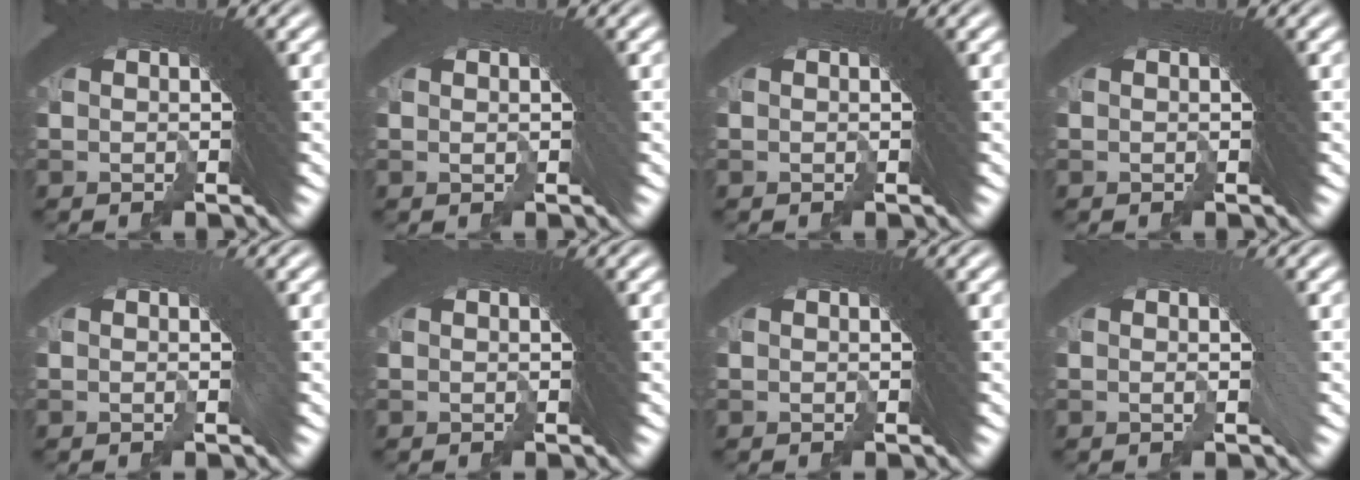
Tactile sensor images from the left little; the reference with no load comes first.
{"total": 0.7, "force": [0.1, 0.6, 0.4], "torque": [0.001, 0.010, -0.001]}
{"total": 0.0}
{"total": 0.0}
{"total": 1.2, "force": [-0.7, 0.5, 0.8], "torque": [-0.003, 0.017, -0.020]}
{"total": 0.0}
{"total": 0.0}
{"total": 1.5, "force": [-0.5, 0.4, 1.3], "torque": [-0.012, 0.016, -0.014]}